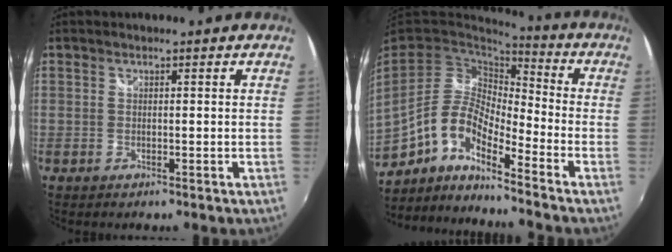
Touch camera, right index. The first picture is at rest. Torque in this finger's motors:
{"motor_torque": [0.34, -0.69, 0.57, 0.12]}